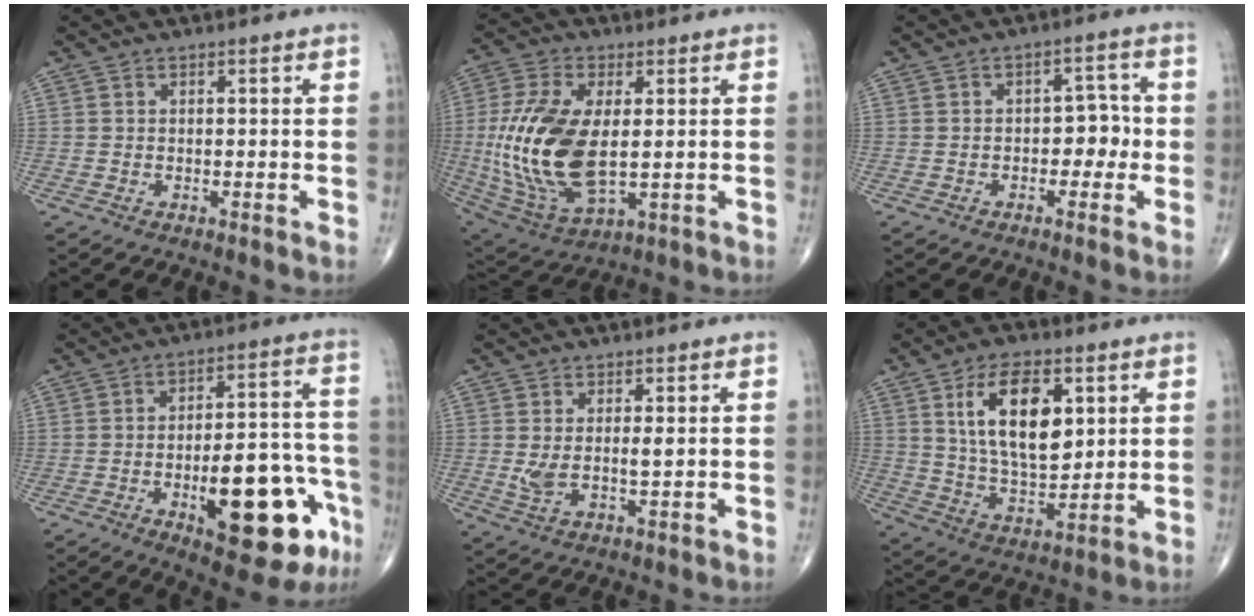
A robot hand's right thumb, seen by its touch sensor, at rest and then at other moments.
{"total": 20.0, "force": [0.3, 10.1, 17.2], "torque": [-0.373, -0.014, 0.018]}
{"total": 4.7, "force": [-0.9, 3.1, 3.4], "torque": [-0.018, 0.019, -0.020]}
{"total": 20.9, "force": [-7.9, 8.1, 17.6], "torque": [-0.197, 0.043, -0.093]}
{"total": 4.3, "force": [0.7, 1.6, 3.9], "torque": [-0.076, -0.010, 0.019]}
{"total": 15.5, "force": [5.1, 7.9, 12.3], "torque": [-0.192, -0.025, 0.101]}